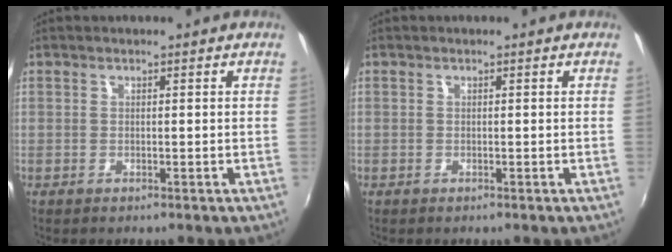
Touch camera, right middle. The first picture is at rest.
{"total": 0.0}